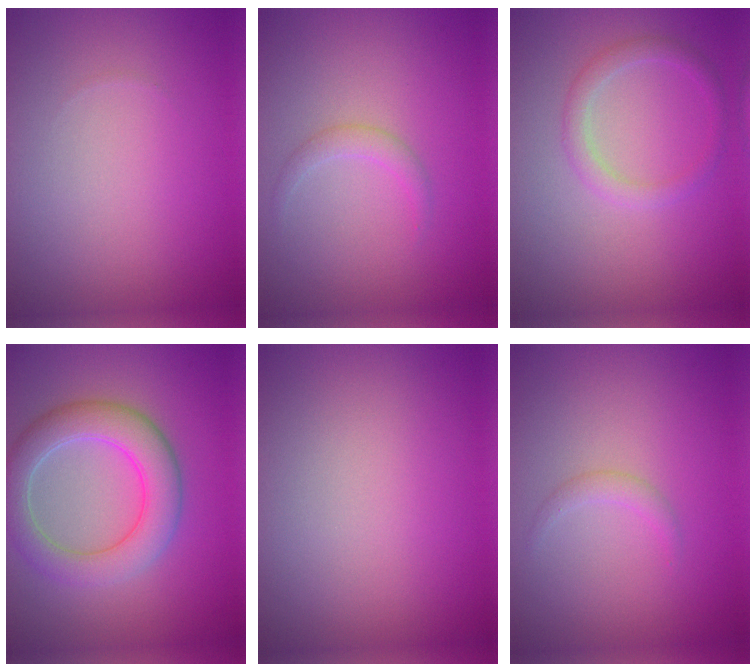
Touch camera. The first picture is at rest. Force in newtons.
{"total": 1.2, "press": 1.2, "slide": 0.1}
{"total": 1.9, "press": 1.9, "slide": 0.2}
{"total": 5.7, "press": 5.6, "slide": 0.6}
{"total": 0.0}
{"total": 1.0, "press": 1.0, "slide": 0.1}